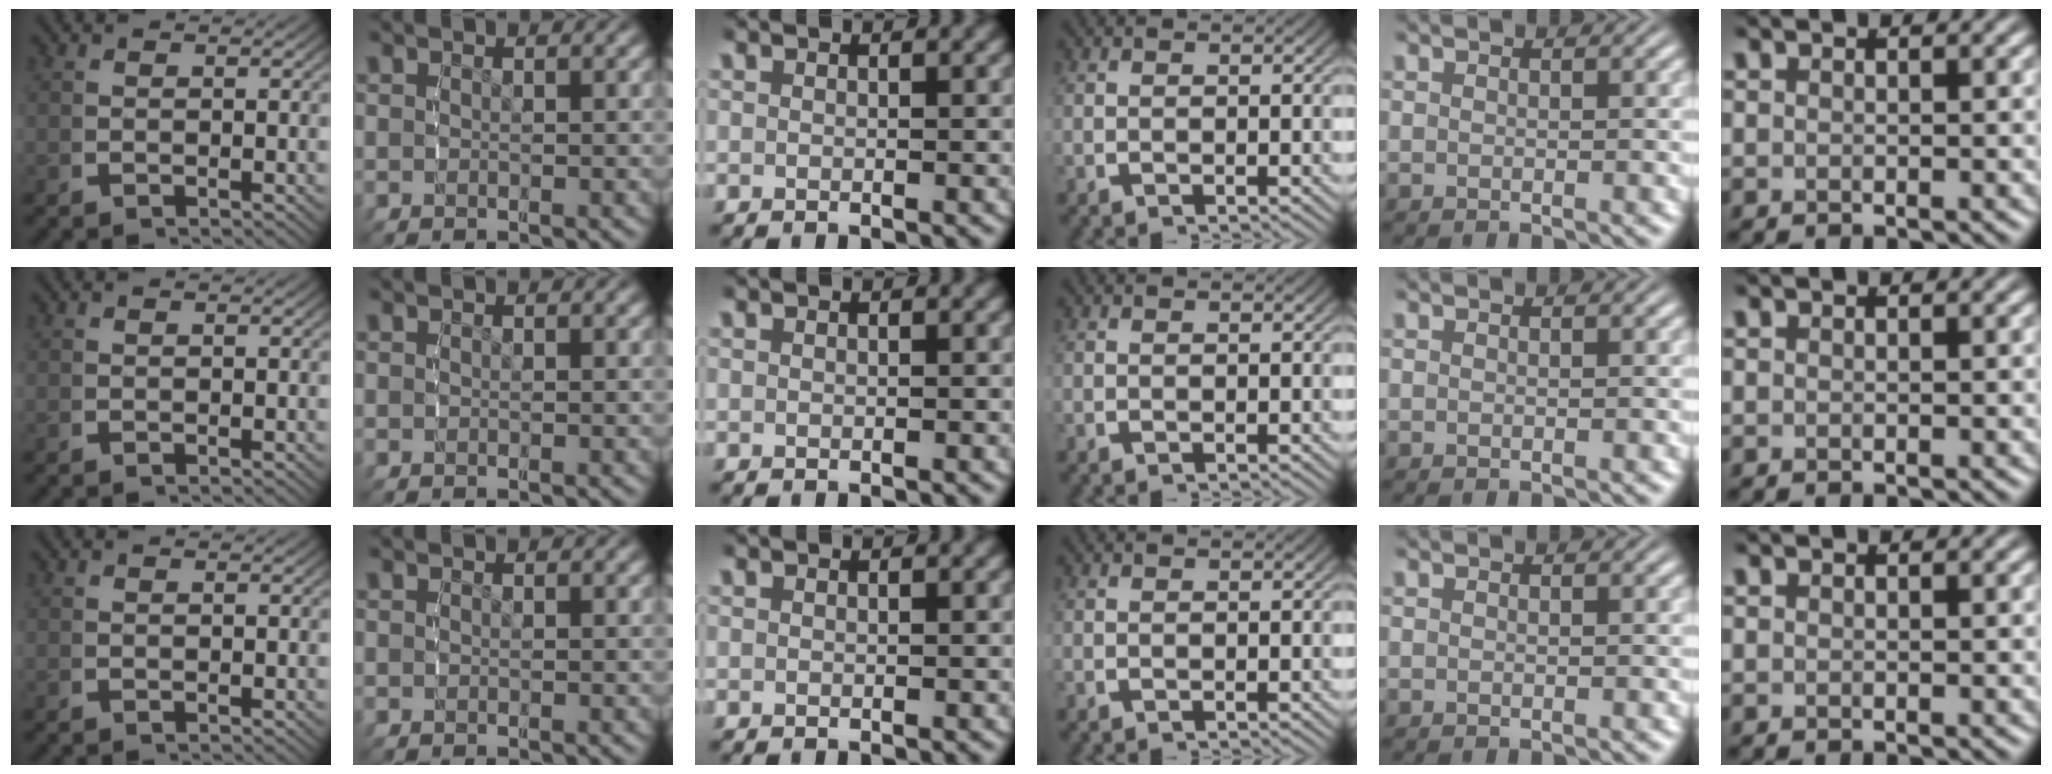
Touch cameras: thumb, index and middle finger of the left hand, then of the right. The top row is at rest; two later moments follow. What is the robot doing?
{"motion": "reach", "object": "paper towel"}